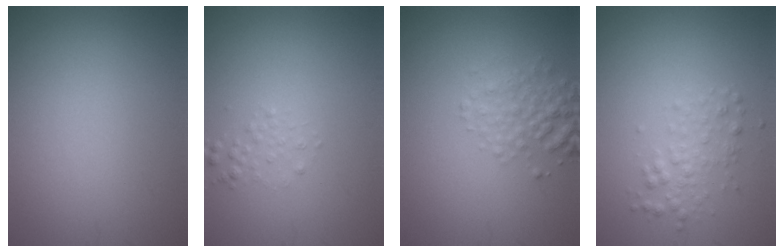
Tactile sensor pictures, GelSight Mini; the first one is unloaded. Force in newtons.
{"total": 0.9, "press": 0.9, "slide": 0.1}
{"total": 2.7, "press": 2.7, "slide": 0.1}
{"total": 2.0, "press": 2.0, "slide": 0.1}